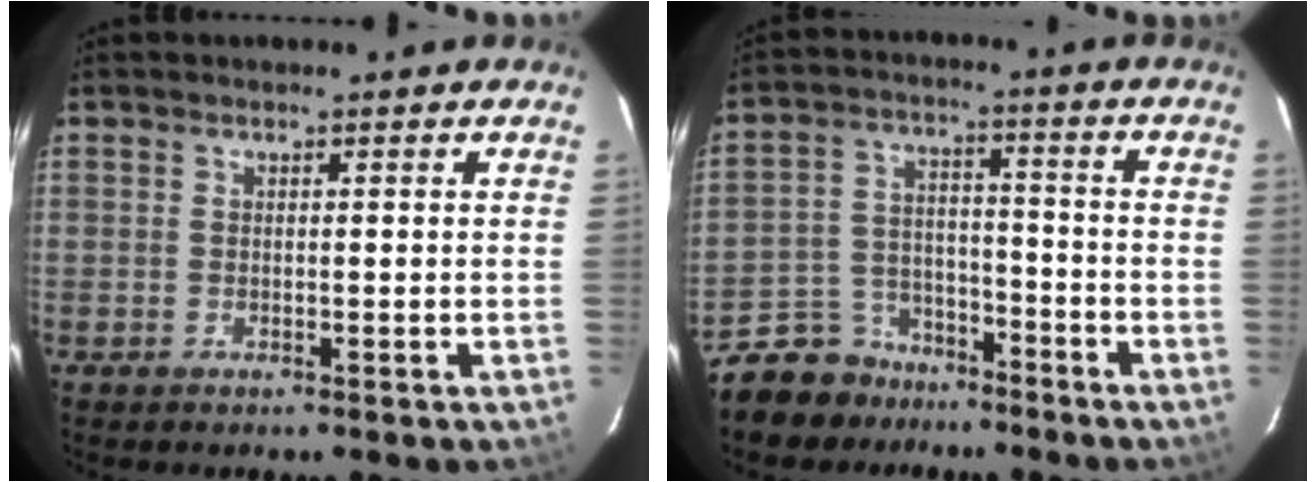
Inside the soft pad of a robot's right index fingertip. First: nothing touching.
{"total": 10.3, "force": [-8.2, 6.0, 1.8], "torque": [-0.060, 0.027, -0.127]}